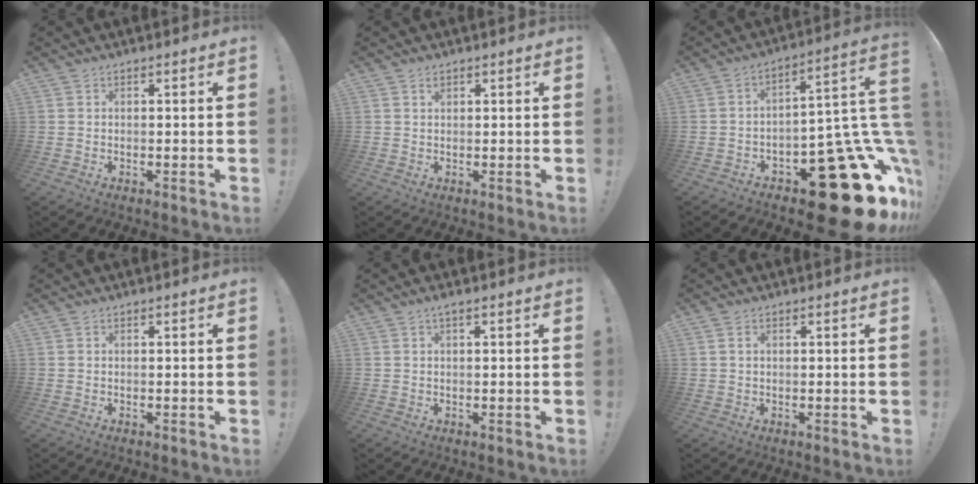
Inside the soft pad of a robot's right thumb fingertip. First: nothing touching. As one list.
[{"total": 0.8, "force": [0.6, 0.5, 0.3], "torque": [0.010, -0.006, 0.010]}, {"total": 25.0, "force": [-13.3, 10.7, 18.3], "torque": [-0.156, 0.064, -0.198]}, {"total": 0.0}, {"total": 1.5, "force": [0.4, -0.2, 1.4], "torque": [-0.019, -0.003, 0.005]}, {"total": 1.2, "force": [0.6, 0.7, 0.8], "torque": [-0.016, 0.001, 0.010]}]